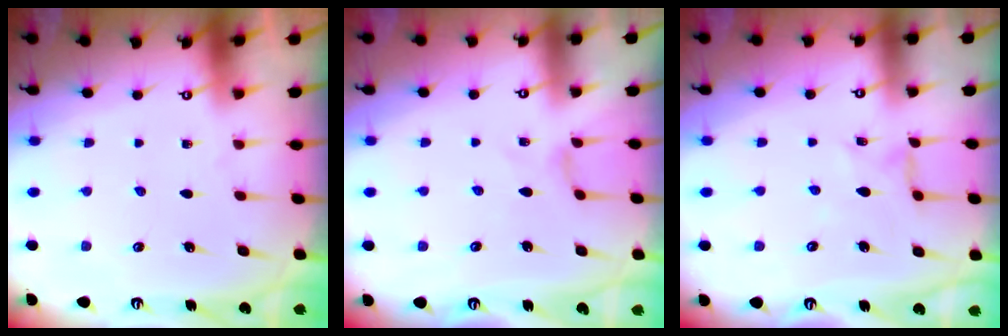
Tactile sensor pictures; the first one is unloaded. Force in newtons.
{"total": 0.0}
{"total": 1.7, "press": 1.7, "slide": 0.4}